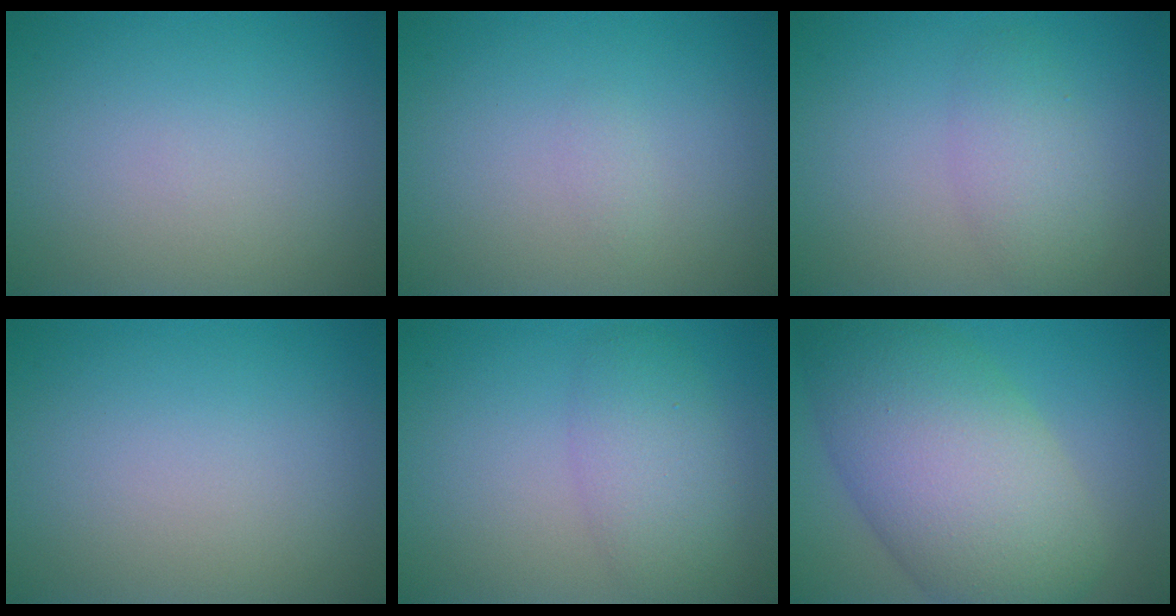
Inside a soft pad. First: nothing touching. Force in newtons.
{"total": 0.6, "press": 0.6, "slide": 0.0}
{"total": 2.7, "press": 2.7, "slide": 0.0}
{"total": 0.0}
{"total": 3.9, "press": 3.9, "slide": 0.1}
{"total": 11.3, "press": 11.3, "slide": 0.3}